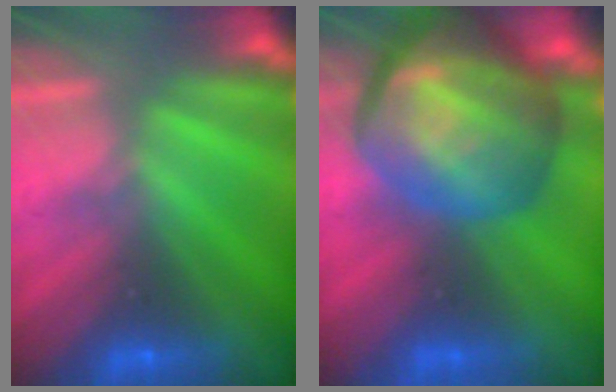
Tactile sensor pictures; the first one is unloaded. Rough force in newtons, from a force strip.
{"total": 7.1}